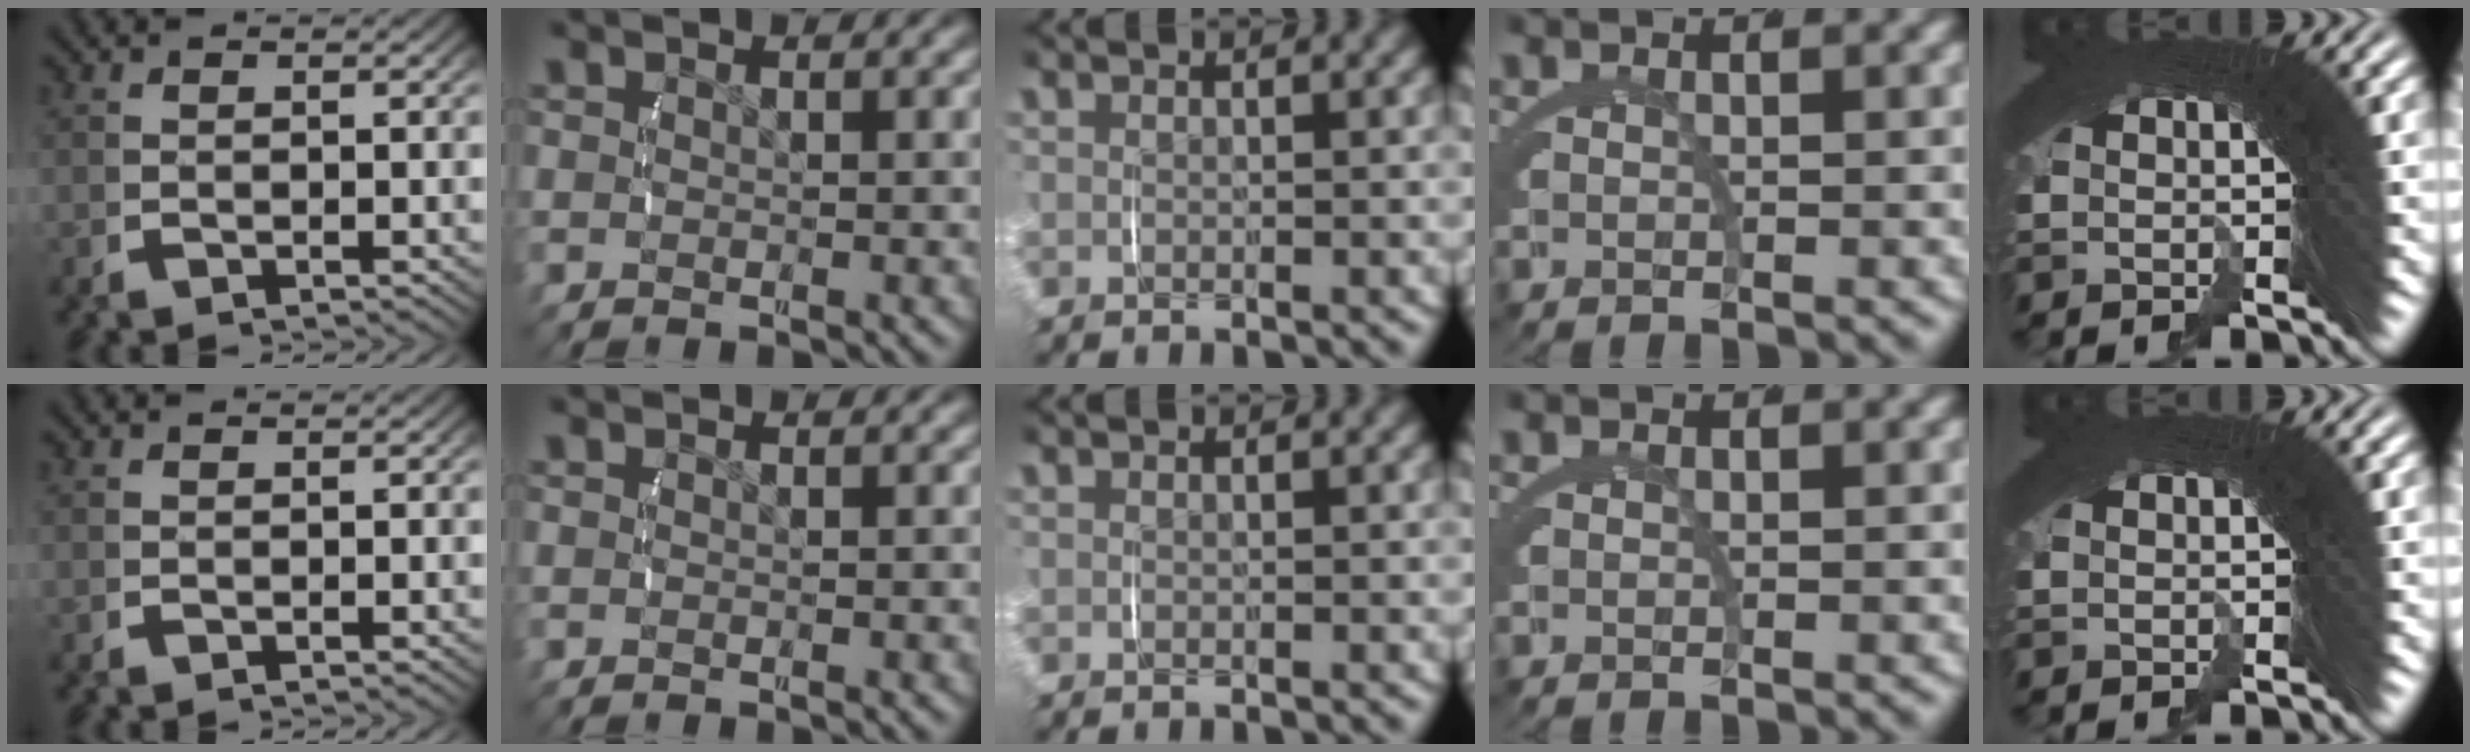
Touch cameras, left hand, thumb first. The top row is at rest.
{}